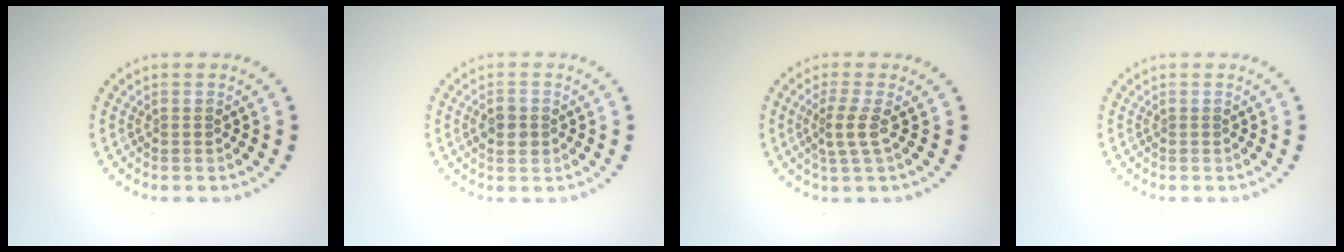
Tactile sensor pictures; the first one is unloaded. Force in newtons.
{"total": 2.4, "press": 2.4, "slide": 0.2}
{"total": 2.2, "press": 1.5, "slide": 1.5}
{"total": 0.0}